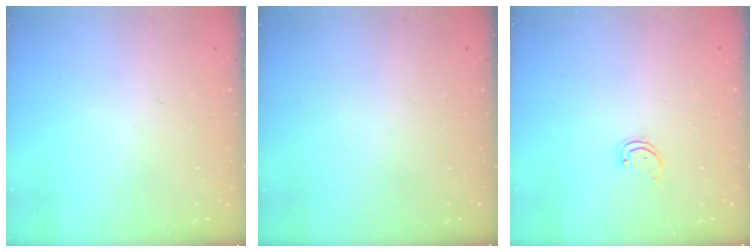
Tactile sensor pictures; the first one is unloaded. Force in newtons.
{"total": 0.0}
{"total": 2.3, "press": 2.3, "slide": 0.1}